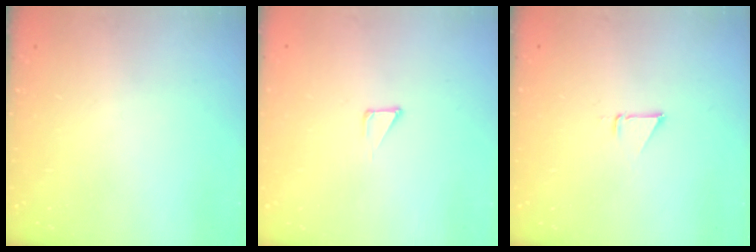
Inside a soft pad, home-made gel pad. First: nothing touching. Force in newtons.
{"total": 2.9, "press": 2.9, "slide": 0.3}
{"total": 2.5, "press": 2.5, "slide": 0.1}